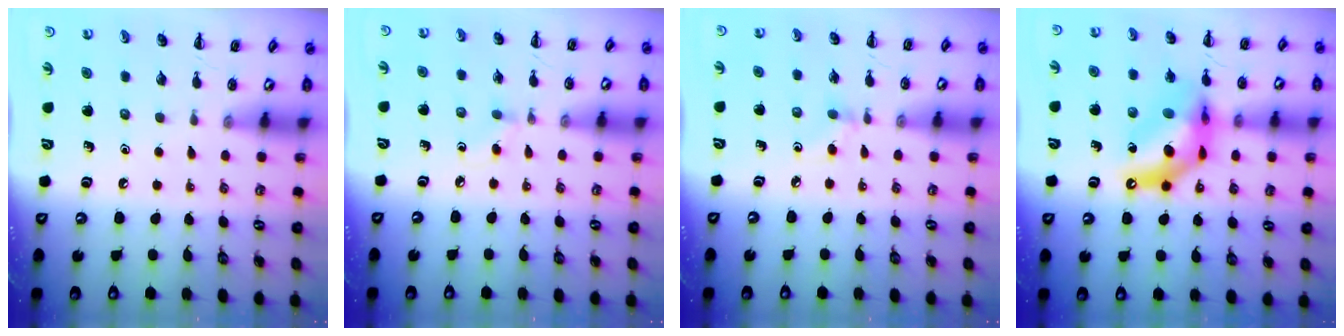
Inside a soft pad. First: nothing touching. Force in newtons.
{"total": 2.9, "press": 2.7, "slide": 1.0}
{"total": 3.5, "press": 3.2, "slide": 1.4}
{"total": 13.0, "press": 12.6, "slide": 3.0}